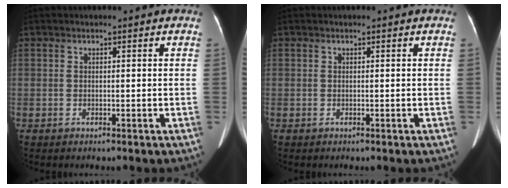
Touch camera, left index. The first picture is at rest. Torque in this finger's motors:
{"motor_torque": [0.00, 0.00, 0.00, 0.00]}